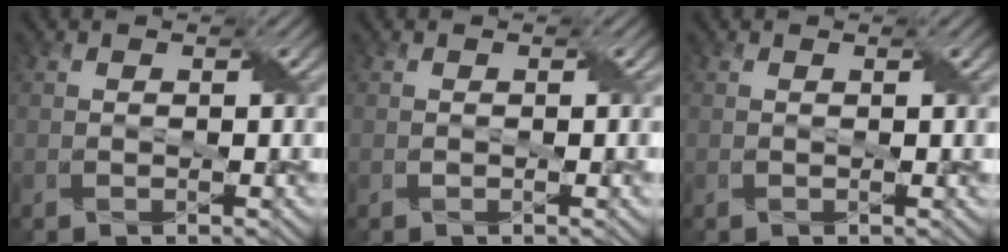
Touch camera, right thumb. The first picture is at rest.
{"total": 0.5, "force": [-0.1, 0.2, 0.5], "torque": [-0.008, -0.001, 0.000]}
{"total": 0.5, "force": [0.2, 0.0, 0.5], "torque": [-0.007, 0.002, 0.002]}